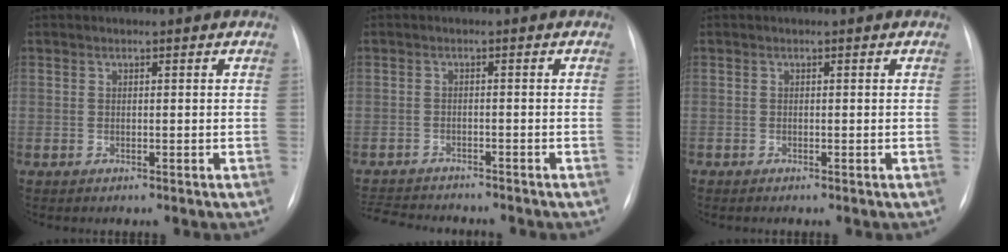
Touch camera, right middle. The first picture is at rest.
{"total": 8.6, "force": [-8.1, 1.4, 2.6], "torque": [-0.042, -0.004, -0.121]}
{"total": 0.0}